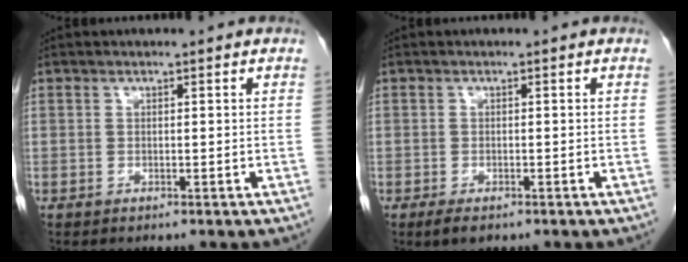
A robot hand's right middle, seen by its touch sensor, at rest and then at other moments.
{"total": 2.1, "force": [-1.3, 0.8, 1.4], "torque": [-0.031, -0.004, -0.018]}